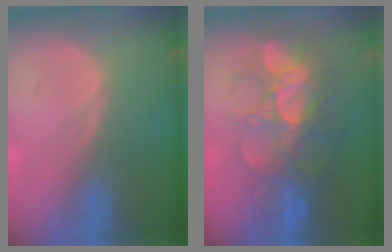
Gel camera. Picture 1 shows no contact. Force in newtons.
{"total": 9.1, "press": 8.7, "slide": 2.6}